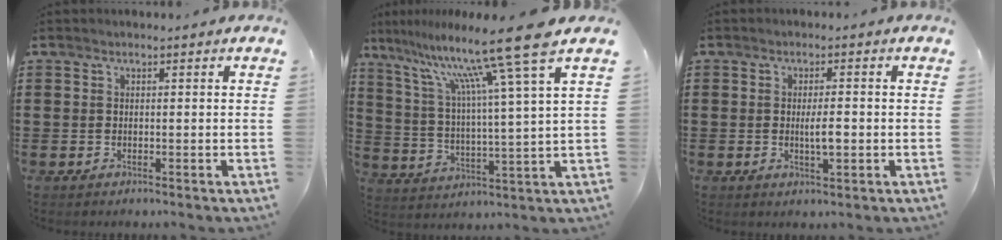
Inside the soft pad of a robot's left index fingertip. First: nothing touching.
{"total": 14.1, "force": [9.9, -0.2, 10.1], "torque": [-0.207, -0.060, 0.148]}
{"total": 3.1, "force": [-0.3, 0.8, 3.0], "torque": [-0.054, 0.001, -0.006]}